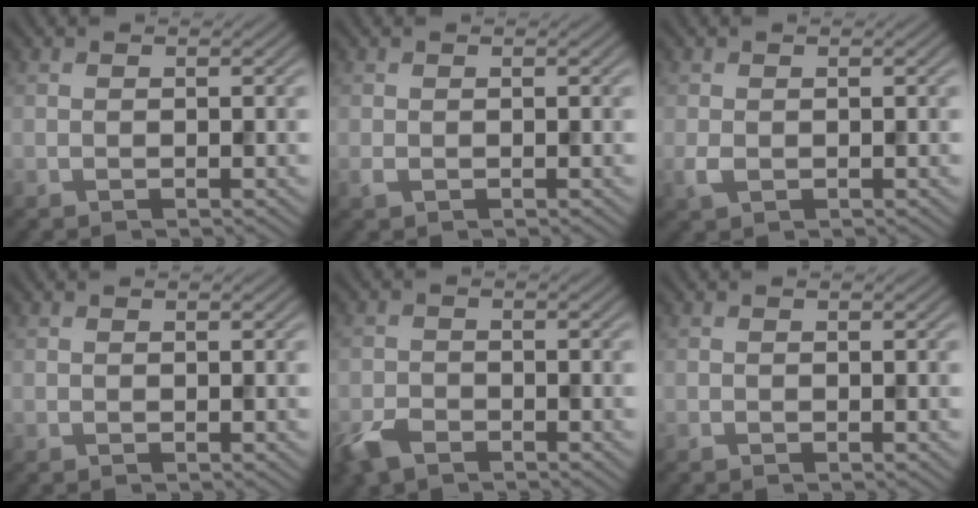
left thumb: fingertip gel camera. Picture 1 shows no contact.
{"total": 0.7, "force": [-0.3, 0.4, 0.5], "torque": [-0.016, -0.004, -0.005]}
{"total": 1.4, "force": [-0.4, 0.9, 1.0], "torque": [-0.030, -0.004, -0.005]}
{"total": 0.0}
{"total": 3.7, "force": [-2.8, 1.7, 1.8], "torque": [-0.041, -0.009, -0.061]}
{"total": 0.5, "force": [-0.5, 0.0, 0.2], "torque": [-0.004, -0.002, -0.007]}